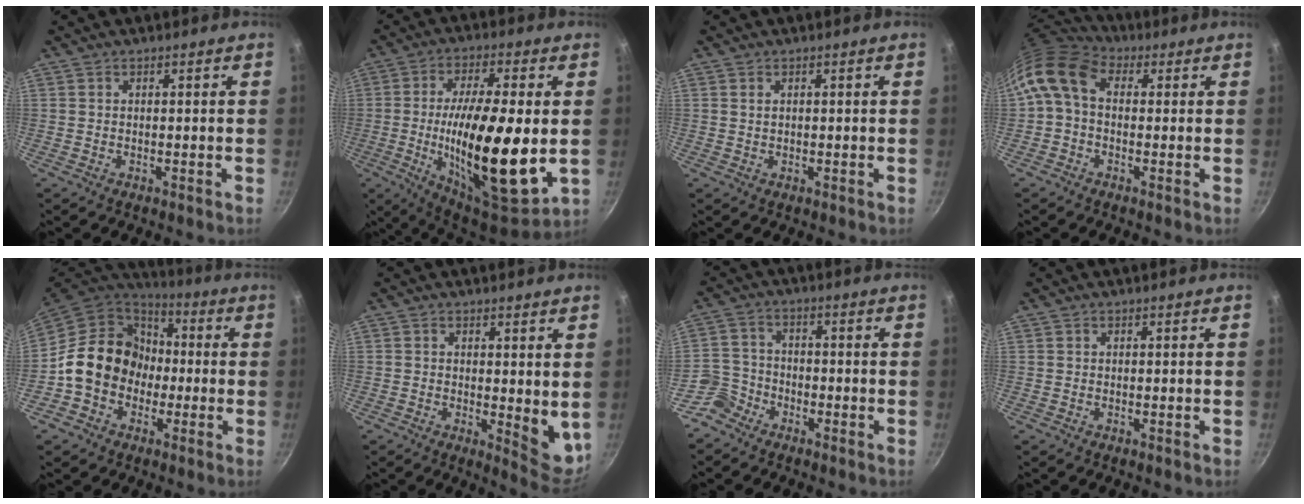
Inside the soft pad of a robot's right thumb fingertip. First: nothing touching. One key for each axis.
{"total": 23.7, "fx": -1.8, "fy": 7.5, "fz": 22.4, "tx": -0.371, "ty": -0.012, "tz": -0.027}
{"total": 1.0, "fx": 0.4, "fy": 0.7, "fz": 0.6, "tx": -0.009, "ty": 0.003, "tz": 0.007}
{"total": 10.0, "fx": 1.2, "fy": 7.0, "fz": 7.1, "tx": -0.137, "ty": 0.026, "tz": 0.002}
{"total": 16.3, "fx": -1.9, "fy": 14.0, "fz": 8.1, "tx": -0.096, "ty": 0.050, "tz": -0.042}
{"total": 6.8, "fx": 1.0, "fy": 2.8, "fz": 6.1, "tx": -0.073, "ty": -0.026, "tz": 0.015}
{"total": 5.5, "fx": -4.1, "fy": 3.5, "fz": 0.7, "tx": 0.004, "ty": 0.041, "tz": -0.093}
{"total": 0.0}